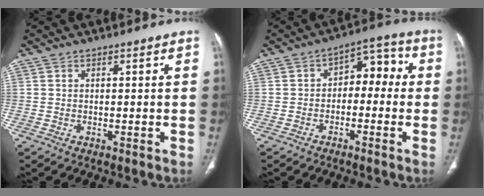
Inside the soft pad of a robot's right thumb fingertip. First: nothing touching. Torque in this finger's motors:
{"motor_torque": [0.20, -0.28, -0.04, -0.09, 0.01]}